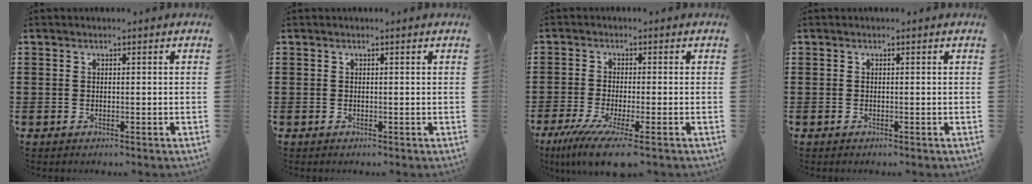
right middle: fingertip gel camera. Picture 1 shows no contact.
{"total": 0.0}
{"total": 5.8, "force": [-3.7, 0.4, 4.4], "torque": [-0.094, -0.022, -0.066]}
{"total": 0.0}